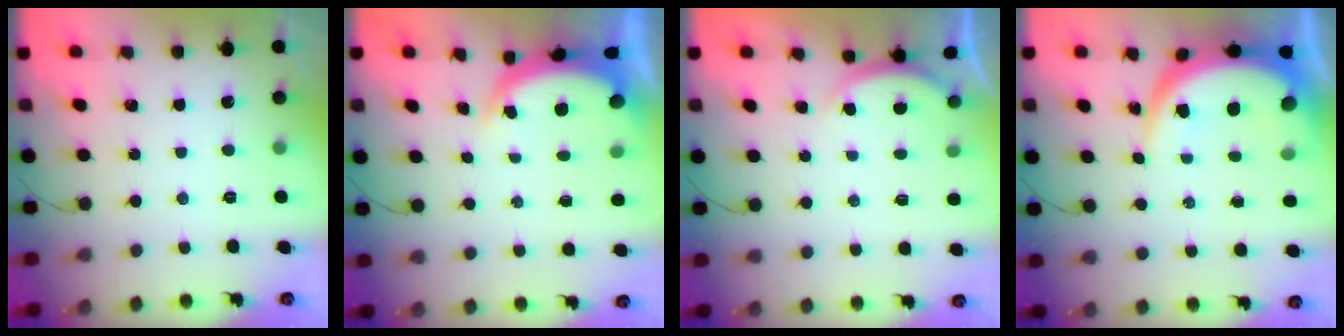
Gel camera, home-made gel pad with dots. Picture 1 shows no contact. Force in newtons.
{"total": 4.8, "press": 4.7, "slide": 1.3}
{"total": 2.5, "press": 2.4, "slide": 0.6}
{"total": 13.5, "press": 13.5, "slide": 1.3}